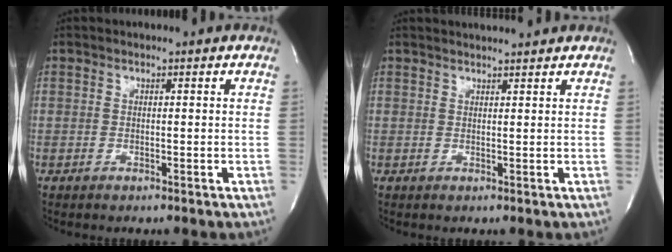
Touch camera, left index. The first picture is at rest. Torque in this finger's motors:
{"motor_torque": [0.27, -0.29, -0.01, 0.00]}